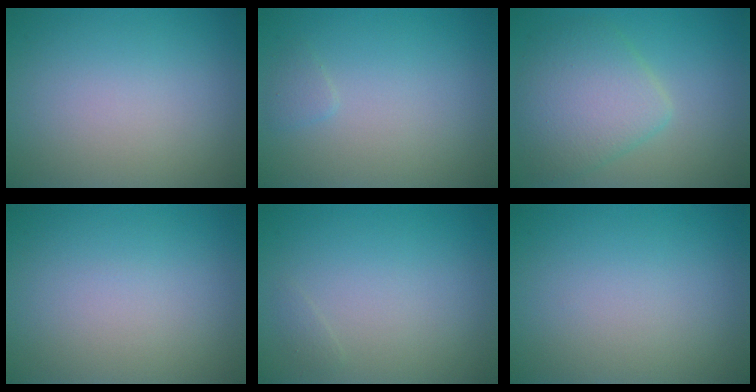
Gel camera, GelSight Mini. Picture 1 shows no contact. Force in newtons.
{"total": 0.7, "press": 0.7, "slide": 0.1}
{"total": 5.1, "press": 5.1, "slide": 0.1}
{"total": 0.0}
{"total": 0.5, "press": 0.5, "slide": 0.1}
{"total": 0.0}